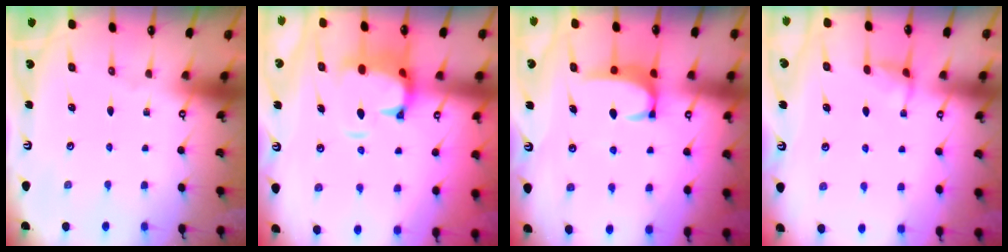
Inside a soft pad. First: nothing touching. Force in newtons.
{"total": 4.6, "press": 4.4, "slide": 1.6}
{"total": 2.7, "press": 2.7, "slide": 0.3}
{"total": 2.9, "press": 2.9, "slide": 0.6}